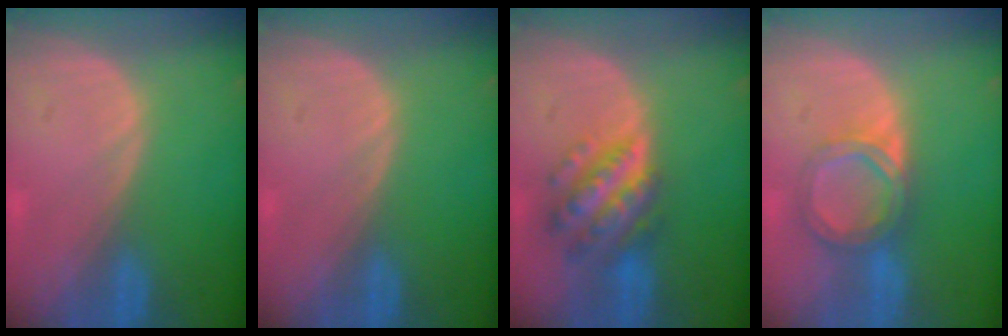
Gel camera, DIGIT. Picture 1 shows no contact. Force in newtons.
{"total": 0.0}
{"total": 7.7, "press": 7.7, "slide": 0.4}
{"total": 6.1, "press": 5.4, "slide": 2.9}